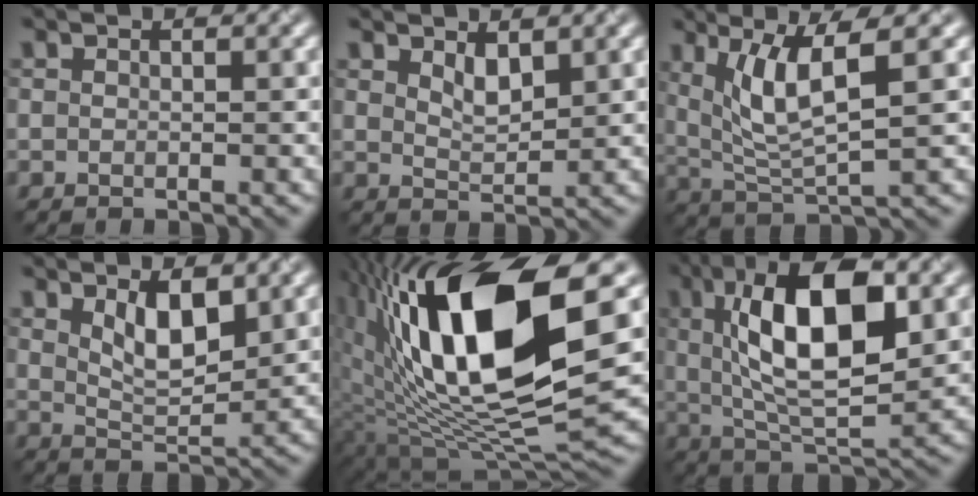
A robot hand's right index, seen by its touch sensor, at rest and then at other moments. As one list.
[{"total": 2.0, "force": [1.3, 0.8, 1.4], "torque": [-0.026, -0.006, 0.027]}, {"total": 6.0, "force": [2.2, 1.3, 5.4], "torque": [-0.104, -0.006, 0.049]}, {"total": 4.2, "force": [1.7, 1.7, 3.4], "torque": [-0.064, -0.004, 0.034]}, {"total": 16.0, "force": [3.5, 6.0, 14.4], "torque": [-0.257, 0.000, 0.056]}, {"total": 11.9, "force": [2.8, 4.4, 10.7], "torque": [-0.170, 0.010, 0.043]}]